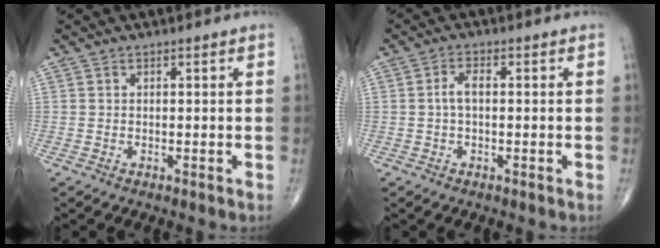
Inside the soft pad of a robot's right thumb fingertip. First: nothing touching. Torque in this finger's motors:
{"motor_torque": [0.12, 0.03, 0.42, 0.08, 0.02]}